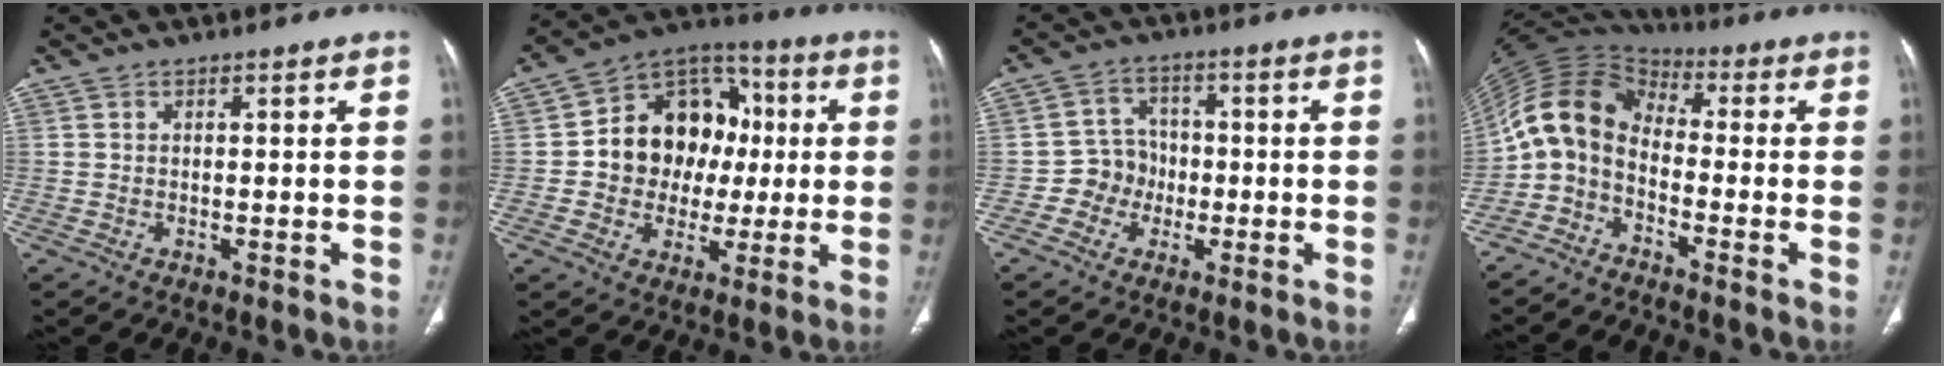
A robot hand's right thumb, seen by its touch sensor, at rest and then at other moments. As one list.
[{"total": 16.9, "force": [0.8, 13.7, 9.9], "torque": [-0.100, 0.031, 0.010]}, {"total": 5.7, "force": [-1.7, 5.3, 1.3], "torque": [0.014, 0.018, -0.039]}, {"total": 9.5, "force": [-3.2, 6.1, 6.6], "torque": [-0.123, 0.067, -0.083]}]